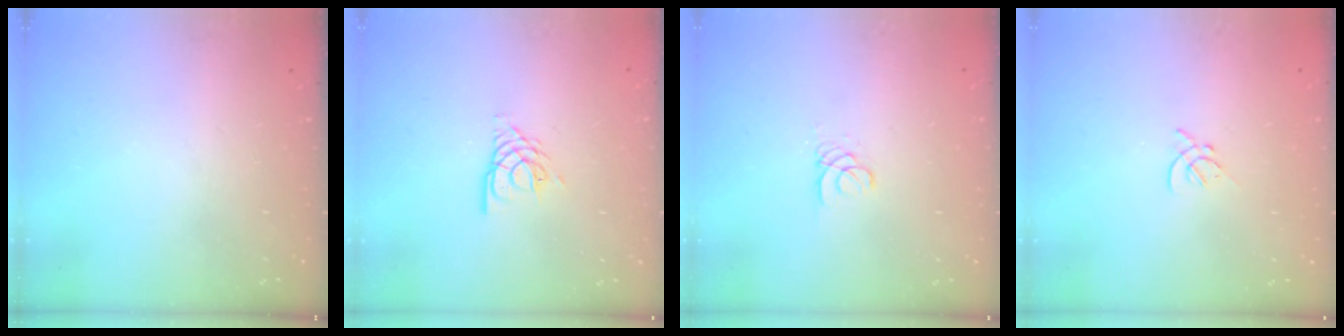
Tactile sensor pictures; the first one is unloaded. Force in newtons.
{"total": 4.2, "press": 4.1, "slide": 0.5}
{"total": 1.8, "press": 1.8, "slide": 0.2}
{"total": 2.0, "press": 1.9, "slide": 0.5}